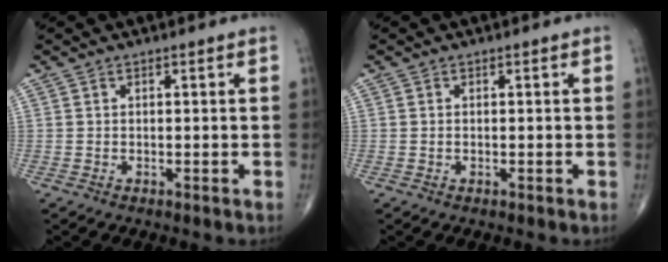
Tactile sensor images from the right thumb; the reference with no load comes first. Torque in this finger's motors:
{"motor_torque": [0.25, 0.12, -0.12, -0.07, 0.03]}